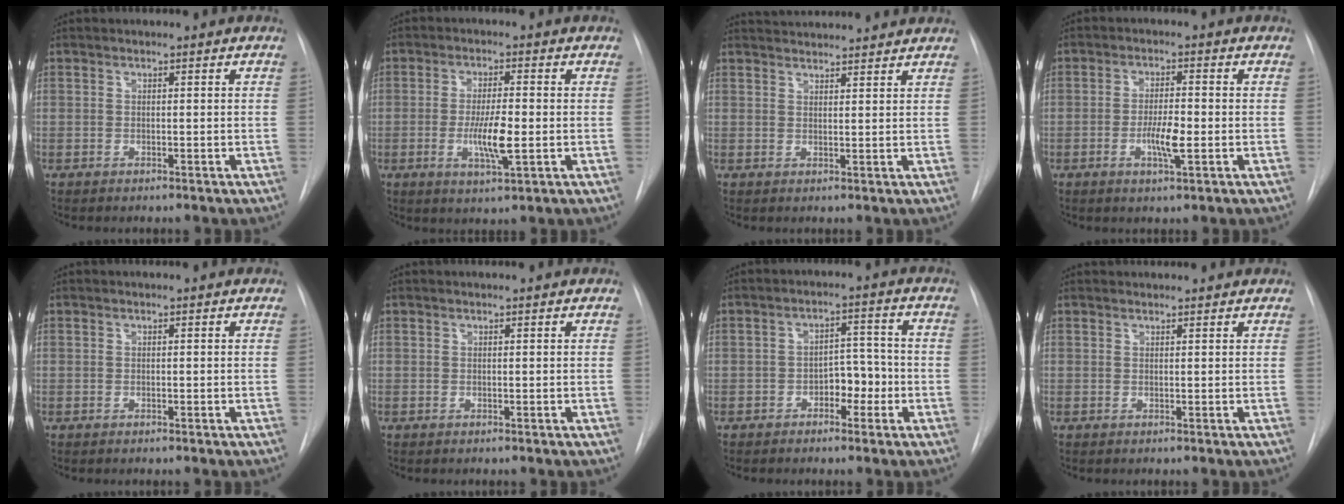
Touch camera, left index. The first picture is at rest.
{"total": 6.4, "force": [-1.1, 0.9, 6.2], "torque": [-0.118, -0.012, -0.019]}
{"total": 9.4, "force": [9.0, 0.7, 2.3], "torque": [-0.037, 0.028, 0.119]}
{"total": 4.6, "force": [-1.2, 0.7, 4.4], "torque": [-0.081, -0.004, -0.020]}
{"total": 0.0}
{"total": 0.9, "force": [0.9, 0.0, 0.2], "torque": [-0.004, 0.009, 0.013]}
{"total": 4.5, "force": [-1.9, 2.6, 3.2], "torque": [-0.038, 0.016, -0.030]}
{"total": 3.8, "force": [3.8, 0.4, 0.6], "torque": [-0.009, 0.029, 0.046]}